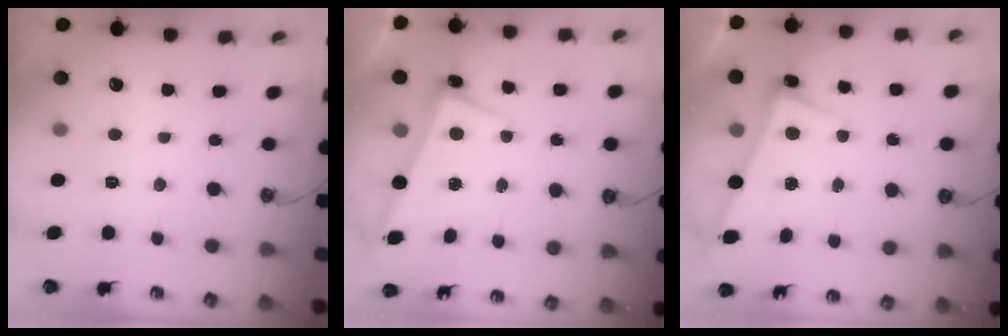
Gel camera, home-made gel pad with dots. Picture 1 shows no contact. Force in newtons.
{"total": 2.5, "press": 2.4, "slide": 0.5}
{"total": 2.7, "press": 2.7, "slide": 0.6}